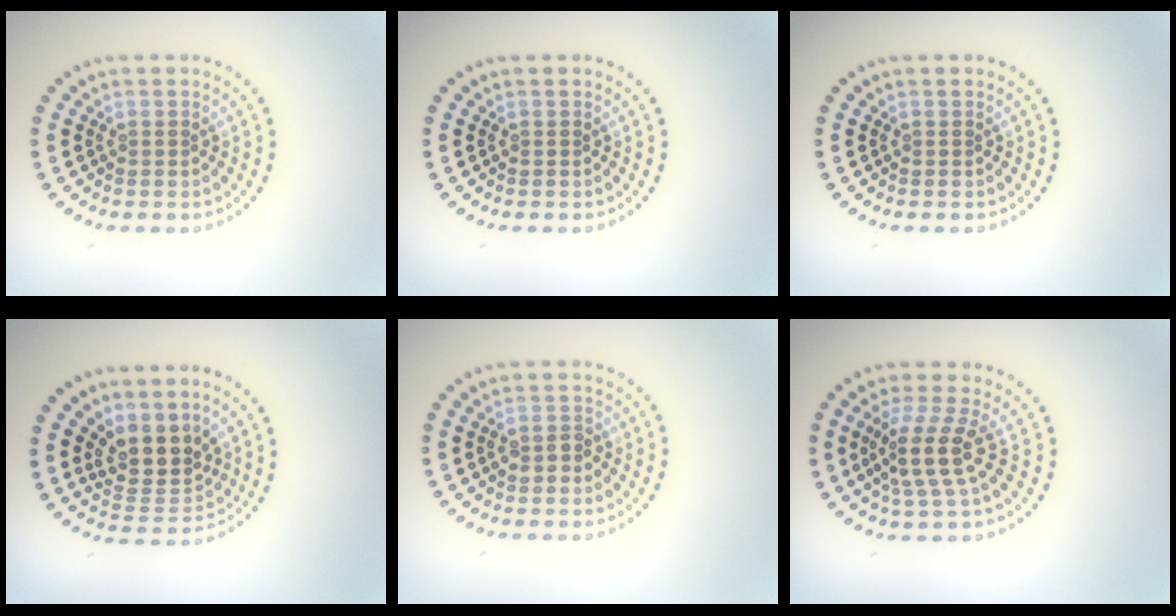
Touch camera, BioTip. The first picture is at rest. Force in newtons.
{"total": 0.0}
{"total": 0.0}
{"total": 3.8, "press": 3.1, "slide": 2.2}
{"total": 1.7, "press": 1.7, "slide": 0.4}
{"total": 3.7, "press": 2.8, "slide": 2.4}